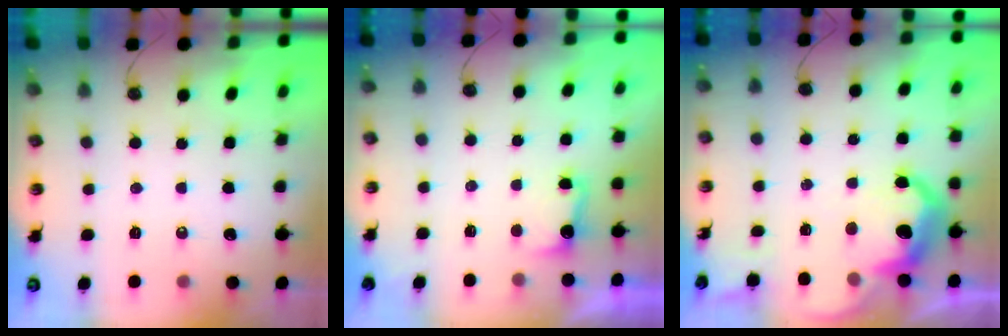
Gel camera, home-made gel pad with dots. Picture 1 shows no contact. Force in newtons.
{"total": 4.6, "press": 4.5, "slide": 1.0}
{"total": 10.7, "press": 10.6, "slide": 0.7}